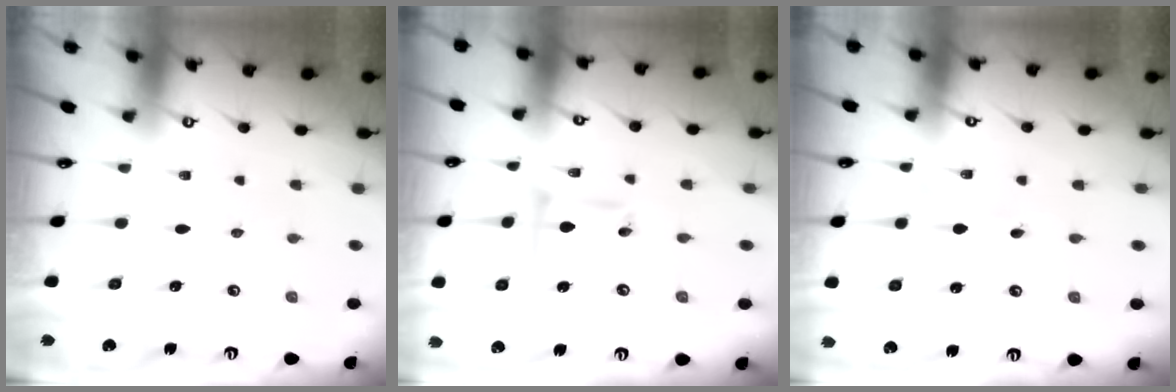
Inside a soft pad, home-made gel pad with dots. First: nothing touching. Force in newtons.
{"total": 6.7, "press": 6.7, "slide": 0.2}
{"total": 1.3, "press": 1.3, "slide": 0.1}